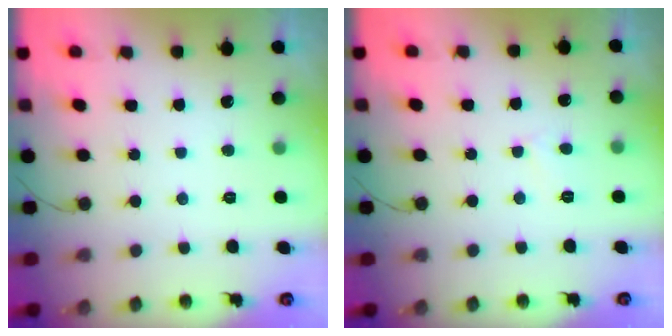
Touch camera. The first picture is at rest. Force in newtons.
{"total": 2.0, "press": 2.0, "slide": 0.2}